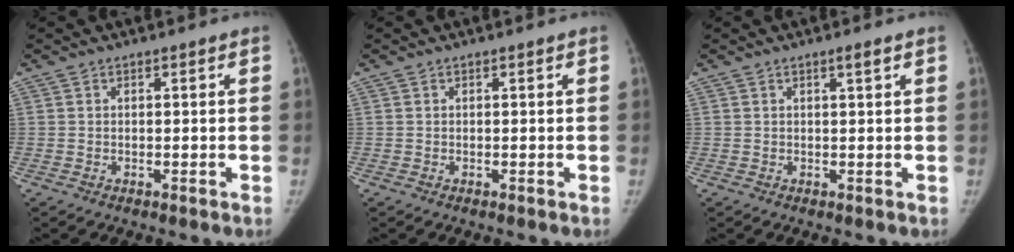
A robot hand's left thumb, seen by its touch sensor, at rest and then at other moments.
{"total": 0.0}
{"total": 1.3, "force": [0.7, 0.0, 1.1], "torque": [-0.014, -0.003, 0.013]}